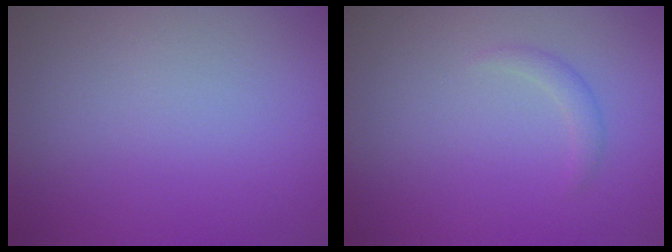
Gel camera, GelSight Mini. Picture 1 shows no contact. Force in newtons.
{"total": 1.1, "press": 1.1, "slide": 0.0}